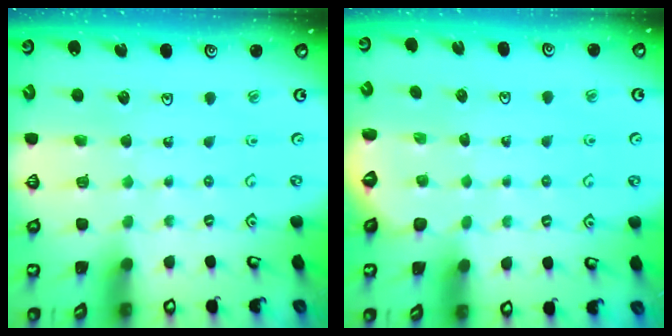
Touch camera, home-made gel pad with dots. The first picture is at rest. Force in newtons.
{"total": 1.9, "press": 0.7, "slide": 1.8}